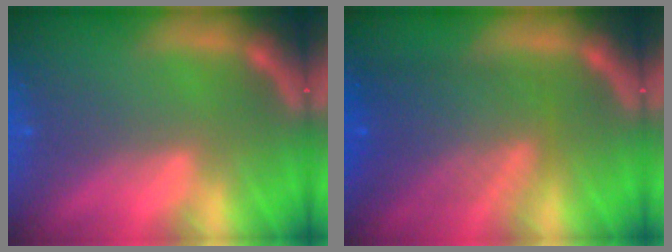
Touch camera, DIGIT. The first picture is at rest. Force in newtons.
{"total": 7.0}